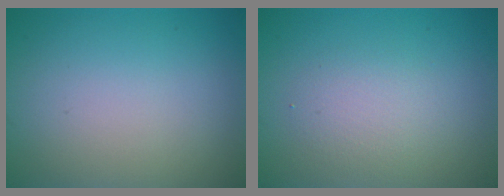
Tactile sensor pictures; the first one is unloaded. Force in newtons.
{"total": 2.2, "press": 2.2, "slide": 0.1}